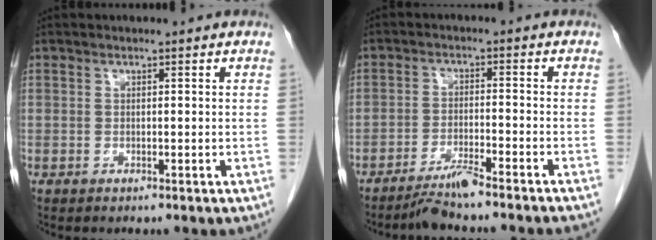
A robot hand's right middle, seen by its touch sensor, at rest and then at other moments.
{"total": 5.5, "force": [-4.7, -1.2, 2.6], "torque": [-0.044, -0.019, -0.083]}